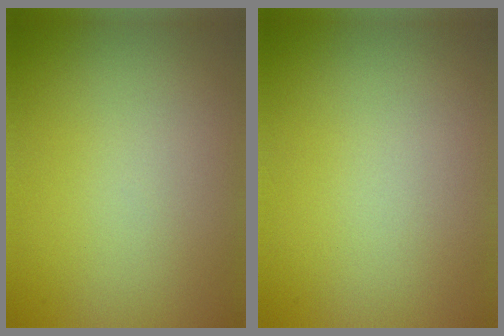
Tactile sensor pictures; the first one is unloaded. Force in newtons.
{"total": 0.0}